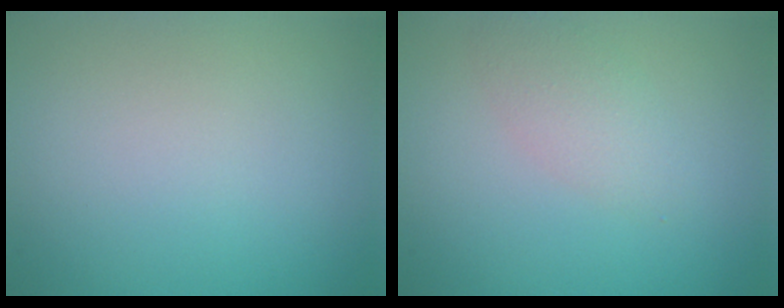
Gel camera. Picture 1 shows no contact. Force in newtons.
{"total": 2.2, "press": 2.2, "slide": 0.1}